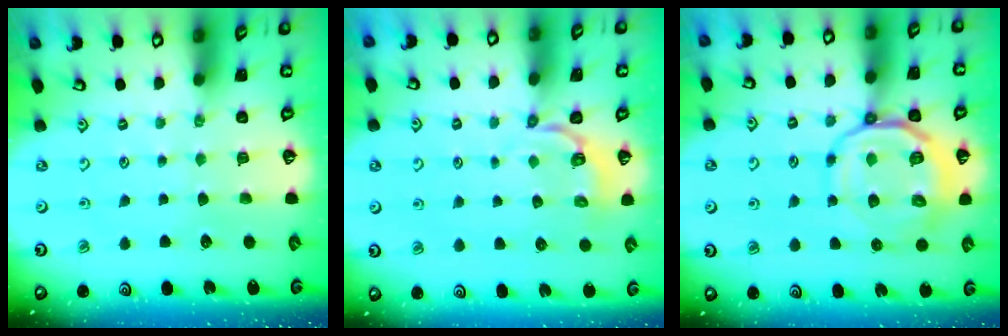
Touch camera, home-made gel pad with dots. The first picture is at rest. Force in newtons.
{"total": 3.4, "press": 2.6, "slide": 2.2}
{"total": 13.9, "press": 13.8, "slide": 1.8}